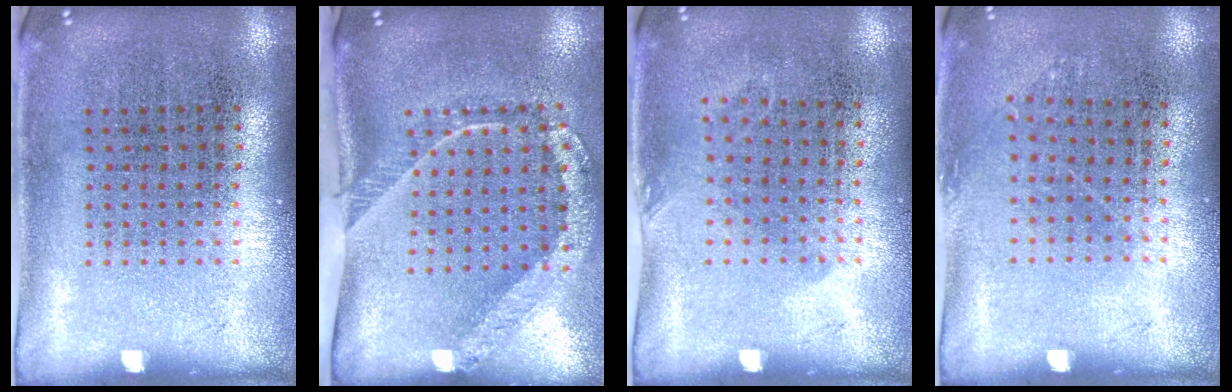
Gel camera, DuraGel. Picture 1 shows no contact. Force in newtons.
{"total": 2.4, "press": 1.6, "slide": 1.8}
{"total": 0.8, "press": 0.6, "slide": 0.5}
{"total": 0.8, "press": 0.6, "slide": 0.6}